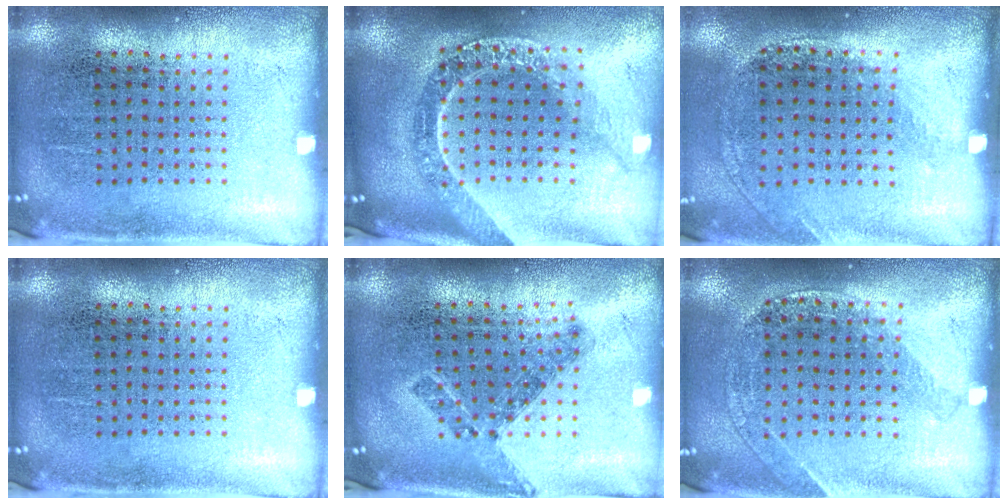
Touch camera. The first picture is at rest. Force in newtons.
{"total": 2.7, "press": 2.2, "slide": 1.6}
{"total": 1.2, "press": 1.0, "slide": 0.8}
{"total": 0.0}
{"total": 0.8, "press": 0.7, "slide": 0.4}
{"total": 1.3, "press": 1.3, "slide": 0.1}